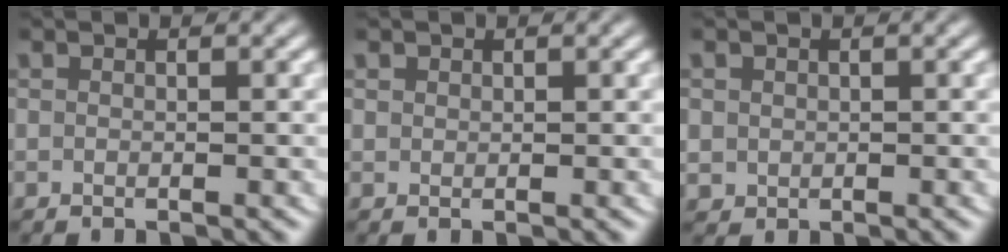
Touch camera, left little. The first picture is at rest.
{"total": 0.7, "force": [0.5, 0.5, 0.2], "torque": [-0.009, -0.007, 0.016]}
{"total": 2.4, "force": [-0.1, 2.3, 0.7], "torque": [-0.036, -0.015, 0.007]}